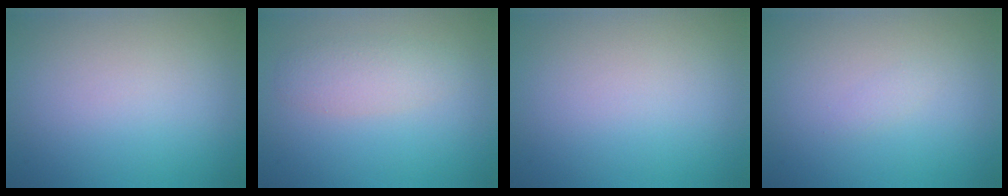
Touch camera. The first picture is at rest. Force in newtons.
{"total": 2.3, "press": 2.3, "slide": 0.1}
{"total": 0.0}
{"total": 0.6, "press": 0.6, "slide": 0.0}